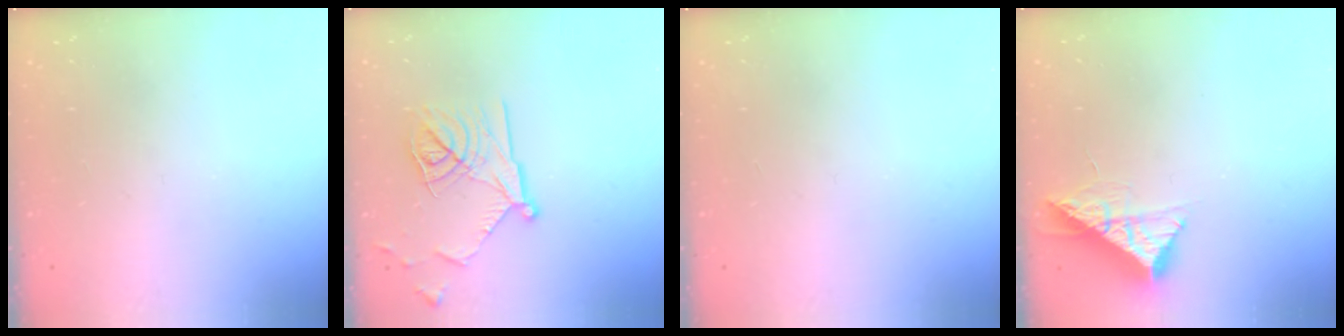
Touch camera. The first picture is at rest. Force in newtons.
{"total": 16.1, "press": 16.1, "slide": 0.6}
{"total": 0.0}
{"total": 10.4, "press": 10.4, "slide": 0.7}